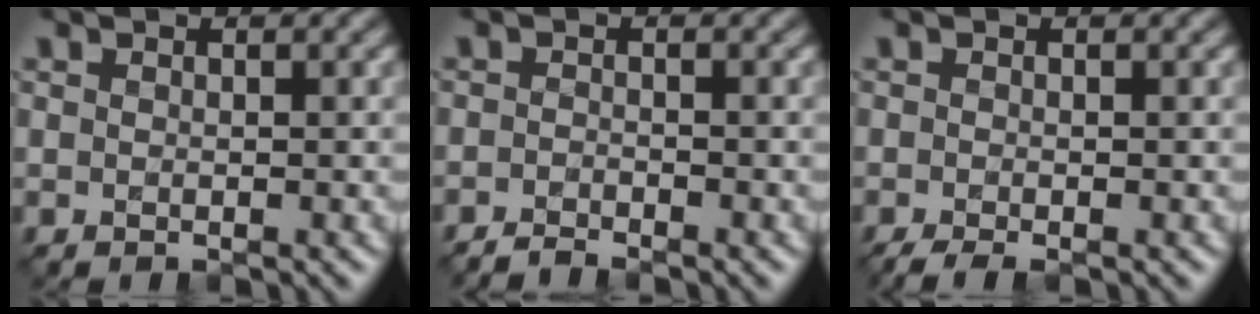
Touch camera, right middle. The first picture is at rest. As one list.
[{"total": 1.4, "force": [-1.3, 0.1, 0.4], "torque": [-0.004, -0.001, -0.030]}, {"total": 2.0, "force": [-1.5, 0.3, 1.2], "torque": [-0.022, -0.006, -0.031]}]